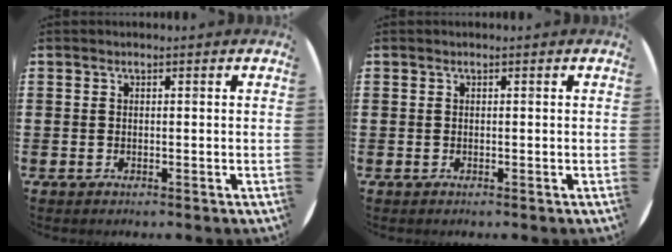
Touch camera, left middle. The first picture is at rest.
{"total": 0.0}